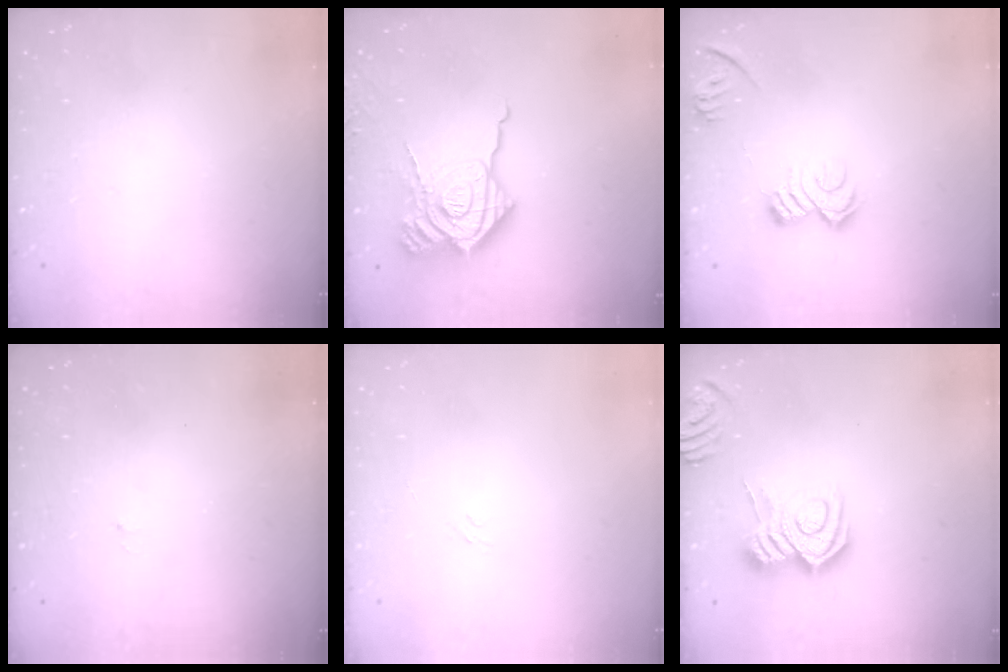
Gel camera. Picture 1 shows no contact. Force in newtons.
{"total": 22.1, "press": 22.0, "slide": 2.5}
{"total": 10.7, "press": 10.7, "slide": 0.4}
{"total": 2.8, "press": 2.6, "slide": 0.8}
{"total": 2.9, "press": 2.6, "slide": 1.1}
{"total": 11.4, "press": 11.4, "slide": 0.6}